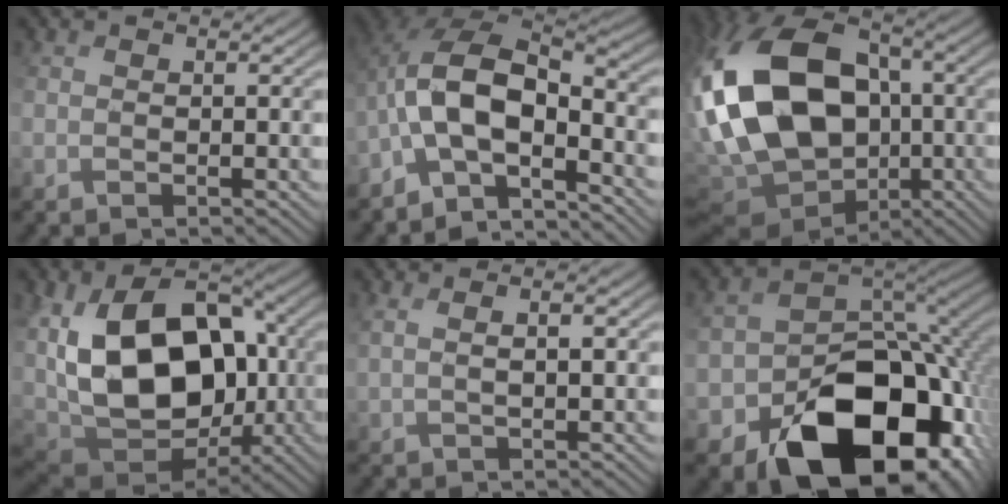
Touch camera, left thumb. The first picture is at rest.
{"total": 10.8, "force": [-4.0, 4.9, 8.7], "torque": [-0.167, 0.005, -0.095]}
{"total": 20.5, "force": [-1.3, 13.9, 15.0], "torque": [-0.347, 0.004, -0.023]}
{"total": 18.4, "force": [0.0, 12.0, 13.9], "torque": [-0.288, -0.012, 0.003]}
{"total": 3.3, "force": [1.4, 1.0, 2.8], "torque": [-0.048, -0.002, 0.022]}
{"total": 18.5, "force": [-8.1, 12.9, 10.6], "torque": [-0.150, -0.054, -0.120]}